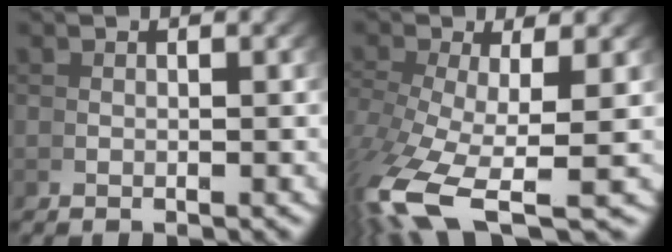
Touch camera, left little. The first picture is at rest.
{"total": 7.2, "force": [-4.0, 2.6, 5.4], "torque": [-0.132, -0.049, -0.037]}